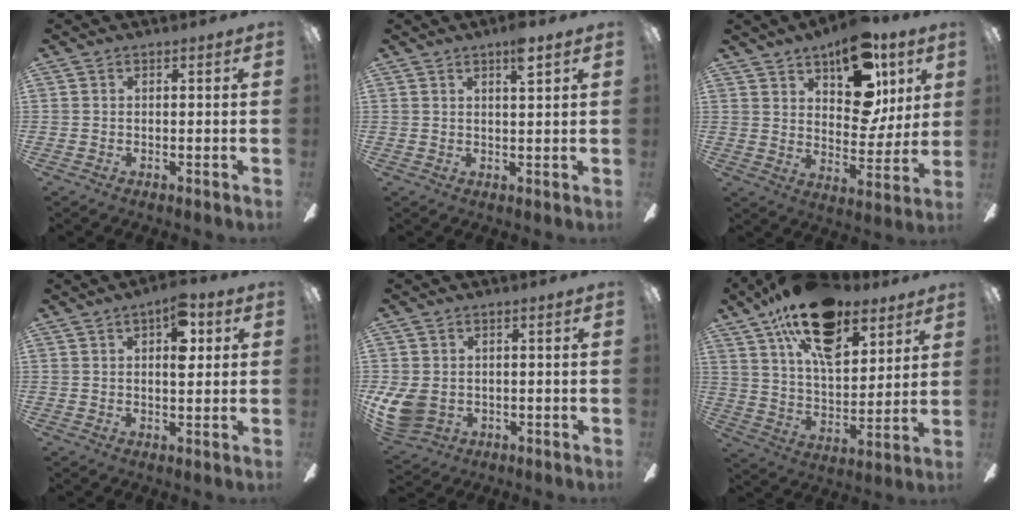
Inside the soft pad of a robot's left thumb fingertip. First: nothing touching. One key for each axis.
{"total": 4.8, "fx": 3.2, "fy": 0.9, "fz": 3.5, "tx": -0.055, "ty": -0.007, "tz": 0.049}
{"total": 17.4, "fx": 10.4, "fy": 9.2, "fz": 10.5, "tx": -0.141, "ty": -0.049, "tz": 0.179}
{"total": 7.9, "fx": 3.3, "fy": 3.4, "fz": 6.4, "tx": -0.088, "ty": -0.007, "tz": 0.049}
{"total": 8.2, "fx": -0.5, "fy": 6.5, "fz": 4.9, "tx": -0.117, "ty": 0.001, "tz": -0.005}
{"total": 21.4, "fx": 13.1, "fy": 10.9, "fz": 12.8, "tx": -0.211, "ty": -0.061, "tz": 0.229}